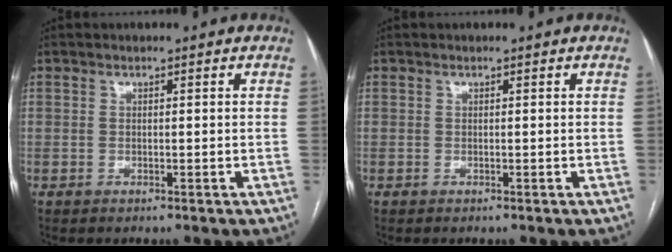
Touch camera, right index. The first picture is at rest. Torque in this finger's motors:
{"motor_torque": [0.00, 0.00, 0.00, -0.01]}